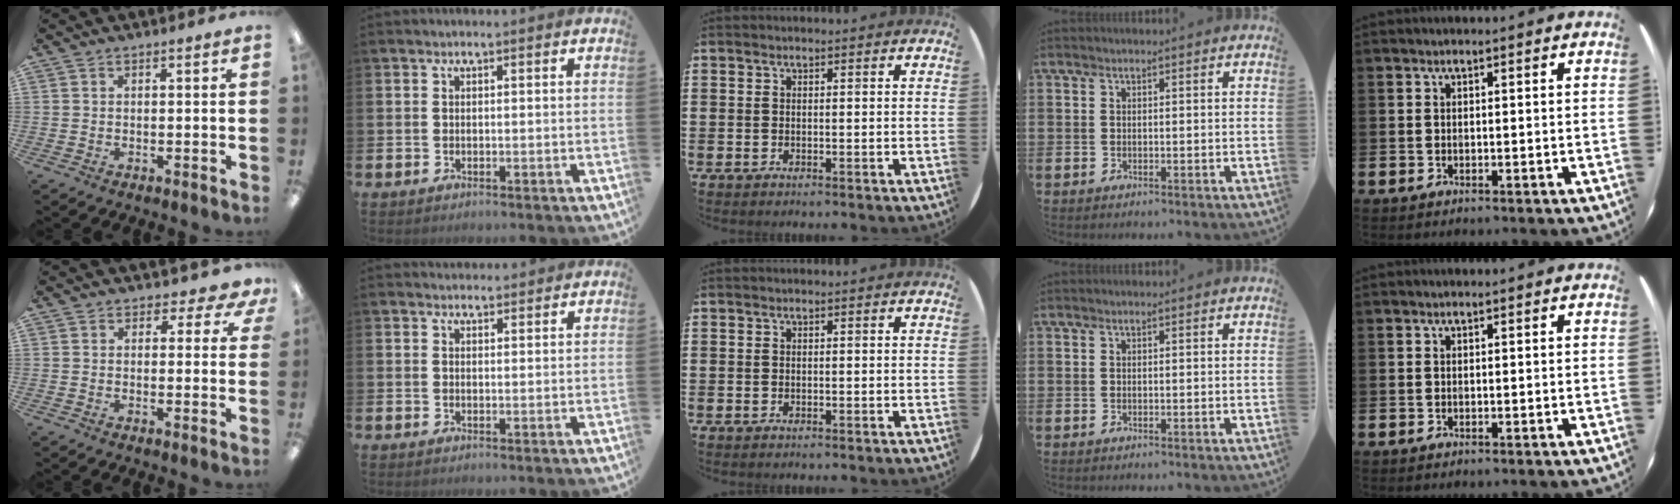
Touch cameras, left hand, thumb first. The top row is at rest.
{"thumb": {"total": 3.1, "force": [1.8, 2.1, 1.3], "torque": [-0.005, -0.009, 0.029]}, "index": {"total": 2.2, "force": [2.1, 0.6, 0.0], "torque": [0.006, -0.010, 0.037]}}